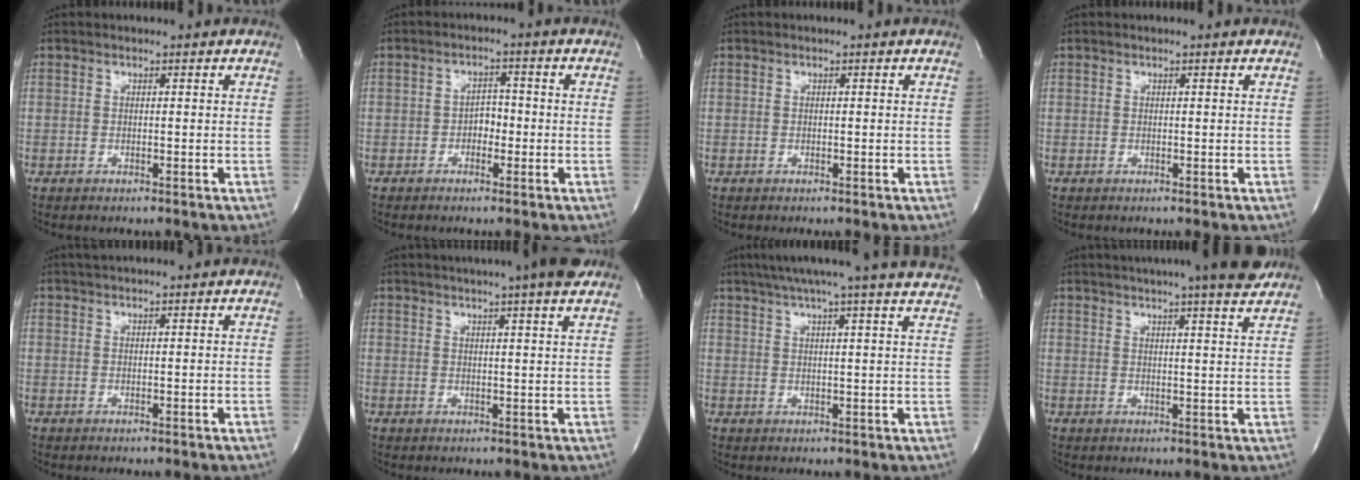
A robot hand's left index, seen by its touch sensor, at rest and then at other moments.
{"total": 2.7, "force": [-1.2, 1.7, 1.7], "torque": [-0.021, 0.005, -0.024]}
{"total": 0.0}
{"total": 0.0}
{"total": 2.8, "force": [2.6, -0.2, 1.1], "torque": [-0.012, 0.023, 0.045]}
{"total": 12.5, "force": [10.7, -0.6, 6.5], "torque": [-0.111, 0.009, 0.128]}
{"total": 22.5, "force": [20.1, -0.6, 10.1], "torque": [-0.165, -0.012, 0.250]}
{"total": 16.2, "force": [14.2, -0.1, 7.7], "torque": [-0.129, -0.001, 0.182]}